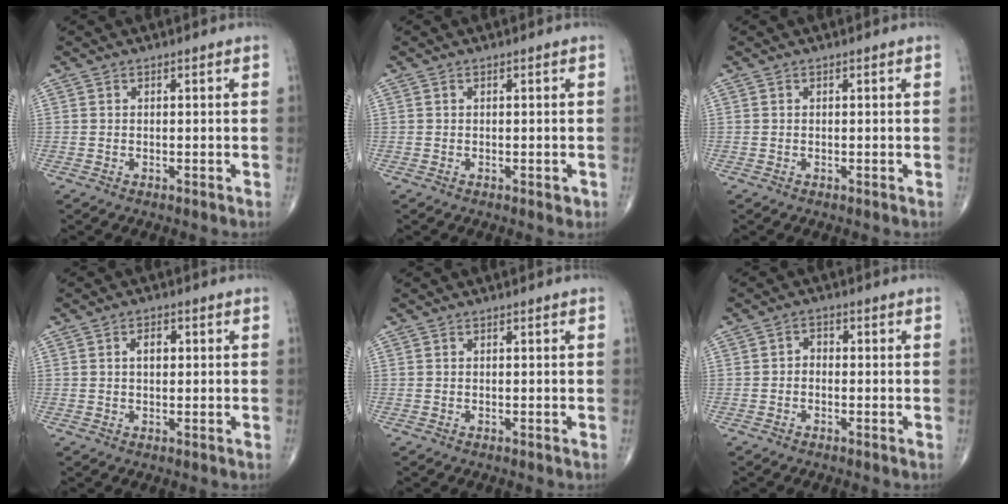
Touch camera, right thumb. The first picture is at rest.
{"total": 1.1, "force": [-0.3, 0.7, 0.8], "torque": [-0.006, -0.002, -0.002]}
{"total": 0.0}
{"total": 3.1, "force": [0.6, 1.9, 2.4], "torque": [-0.033, 0.004, 0.009]}
{"total": 0.0}
{"total": 1.9, "force": [-0.4, 1.5, 1.1], "torque": [-0.006, 0.010, -0.014]}